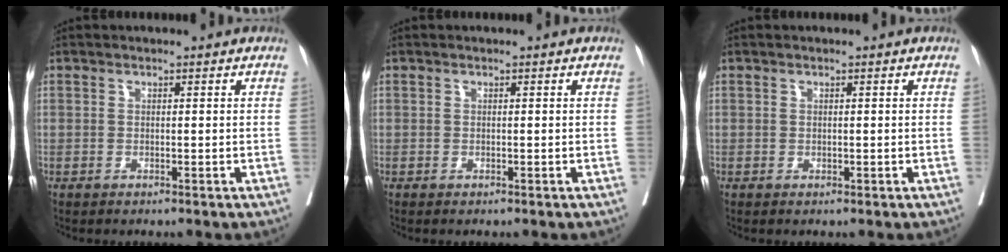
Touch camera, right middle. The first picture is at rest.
{"total": 0.0}
{"total": 0.0}